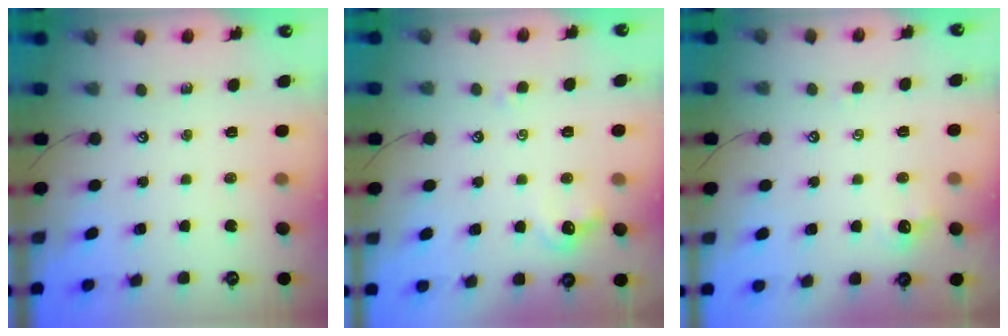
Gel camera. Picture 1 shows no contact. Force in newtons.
{"total": 2.3, "press": 2.3, "slide": 0.4}
{"total": 0.0}